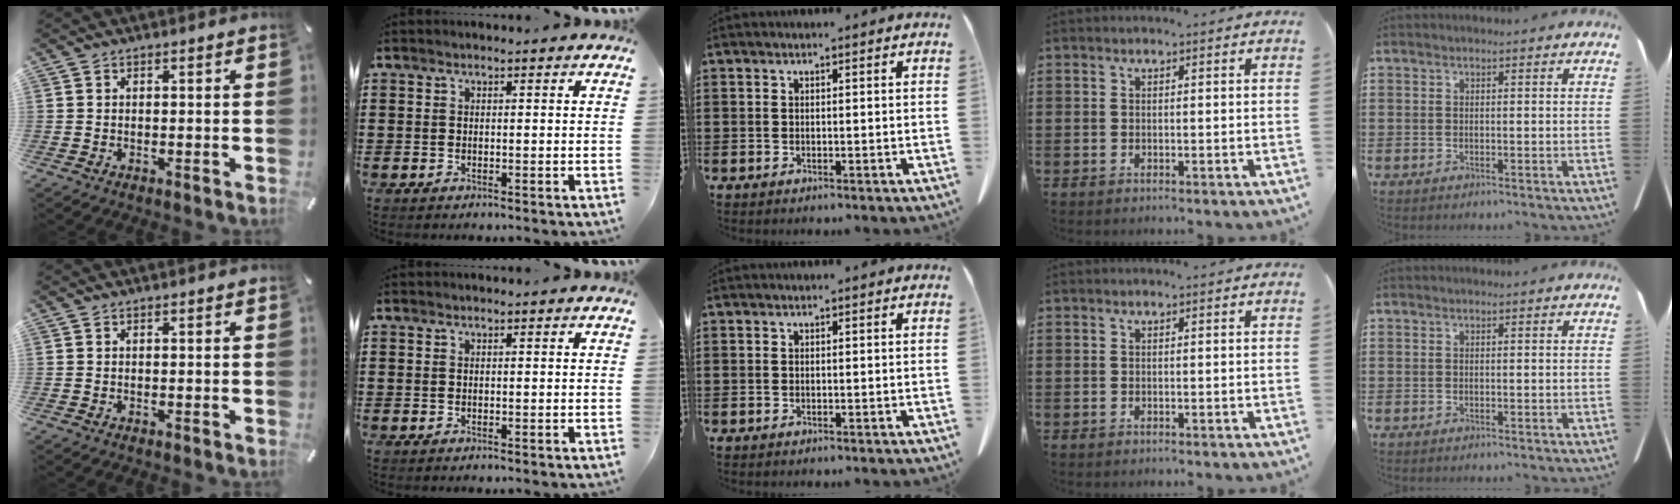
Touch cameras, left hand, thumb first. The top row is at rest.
{}